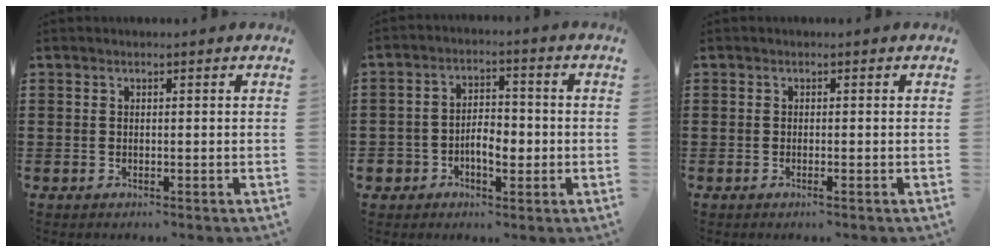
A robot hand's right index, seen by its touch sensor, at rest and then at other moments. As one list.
[{"total": 5.0, "force": [-1.8, 3.4, 3.1], "torque": [-0.062, 0.011, -0.035]}, {"total": 0.6, "force": [-0.4, -0.1, 0.5], "torque": [-0.009, -0.004, -0.007]}]